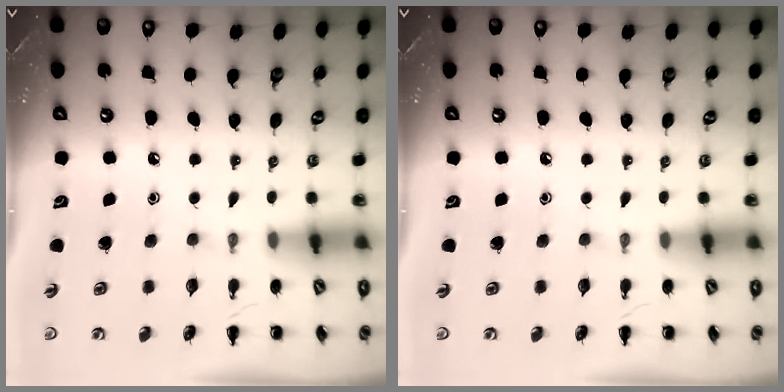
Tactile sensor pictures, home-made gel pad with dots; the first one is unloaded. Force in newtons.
{"total": 0.0}